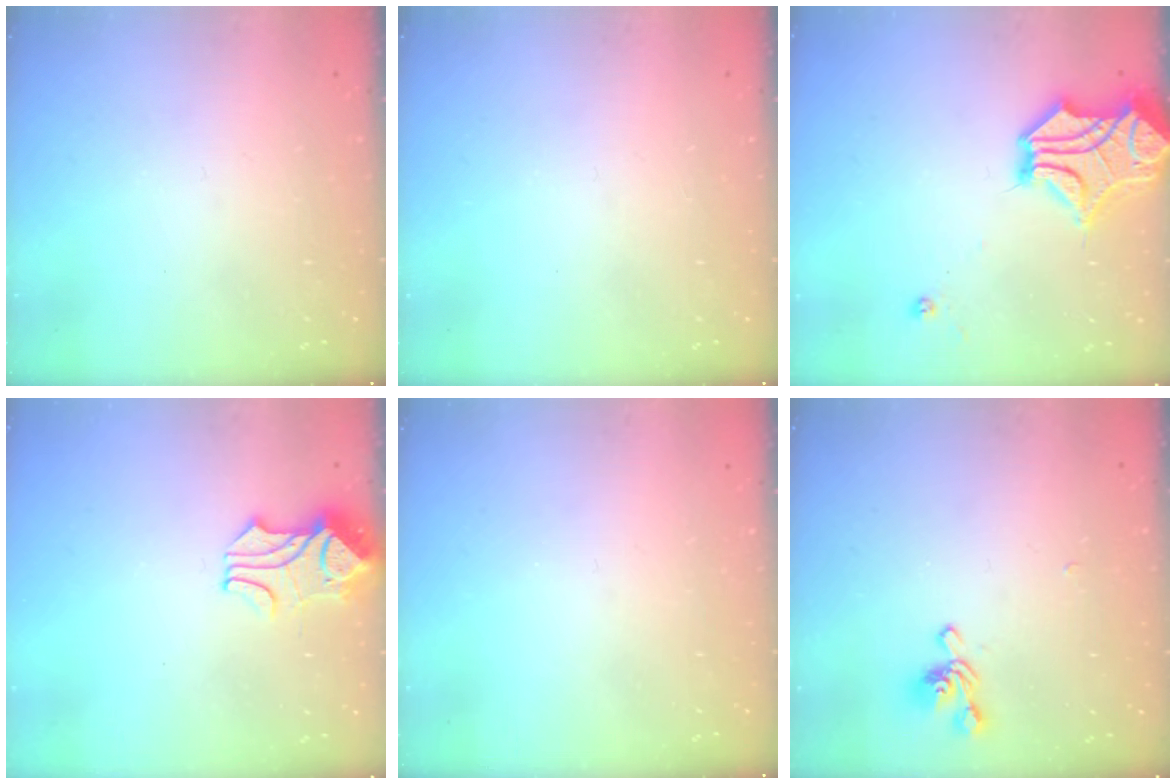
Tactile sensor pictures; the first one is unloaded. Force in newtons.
{"total": 0.0}
{"total": 9.7, "press": 9.5, "slide": 2.4}
{"total": 1.9, "press": 1.5, "slide": 1.2}
{"total": 0.0}
{"total": 1.8, "press": 1.6, "slide": 0.9}